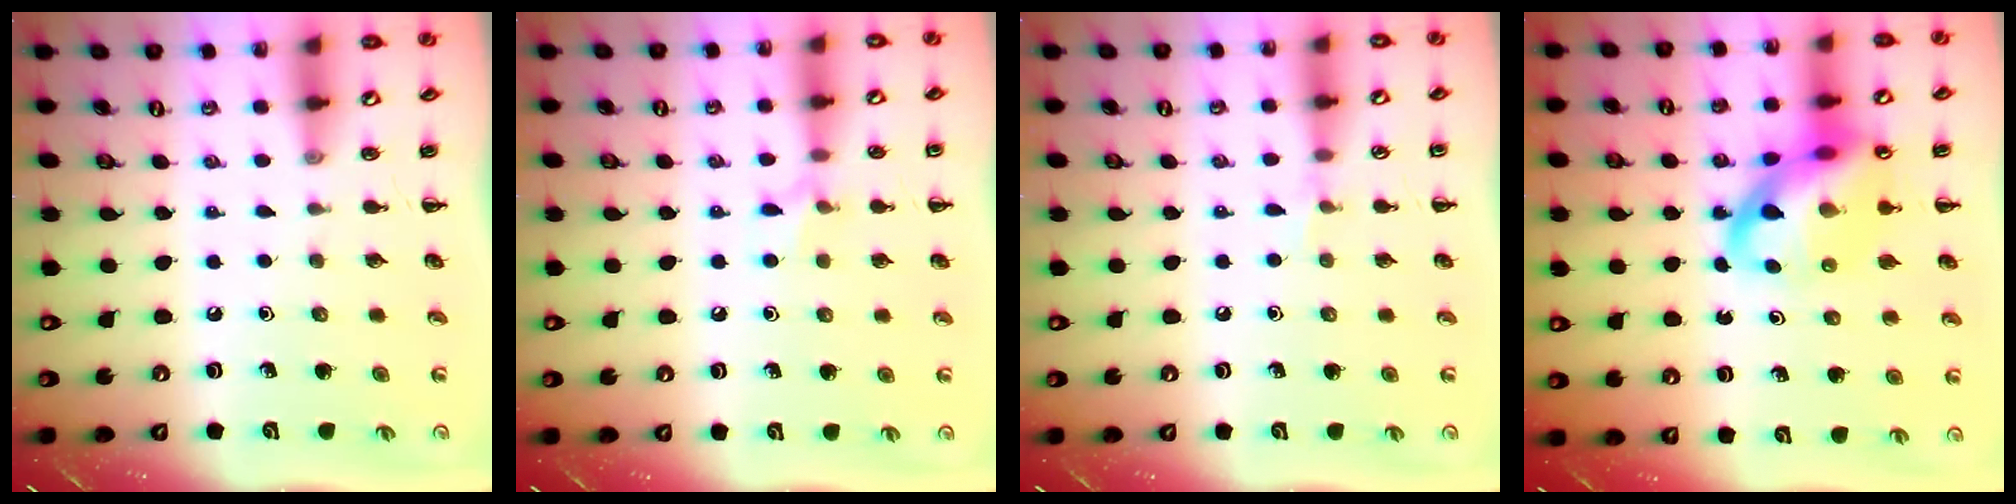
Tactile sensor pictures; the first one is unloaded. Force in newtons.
{"total": 6.5, "press": 6.3, "slide": 1.9}
{"total": 4.1, "press": 3.9, "slide": 1.5}
{"total": 16.2, "press": 15.9, "slide": 3.2}